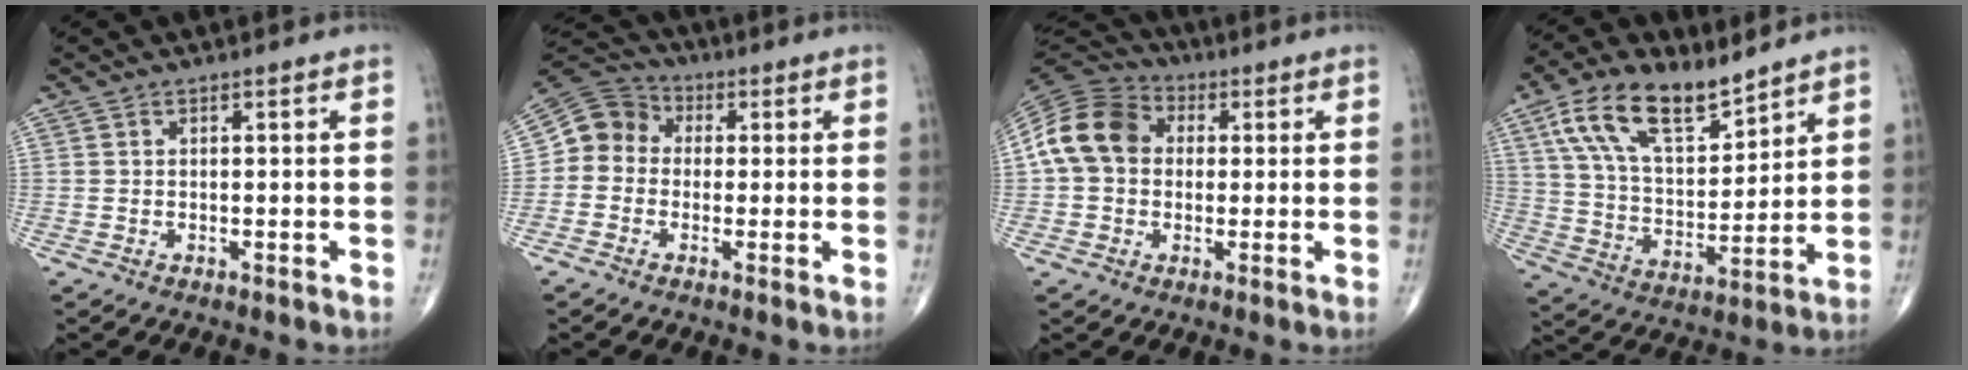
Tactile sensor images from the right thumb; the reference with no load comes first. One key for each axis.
{"total": 7.7, "fx": -0.2, "fy": 6.9, "fz": 3.3, "tx": -0.038, "ty": 0.028, "tz": -0.022}
{"total": 12.9, "fx": 1.4, "fy": 10.3, "fz": 7.7, "tx": -0.135, "ty": 0.030, "tz": 0.013}
{"total": 16.1, "fx": 10.1, "fy": 7.3, "fz": 10.3, "tx": -0.162, "ty": -0.043, "tz": 0.196}